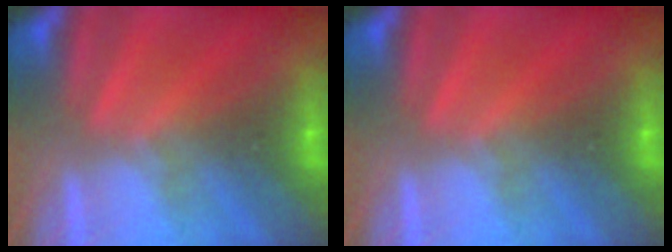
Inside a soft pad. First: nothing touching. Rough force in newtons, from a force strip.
{"total": 0.0}